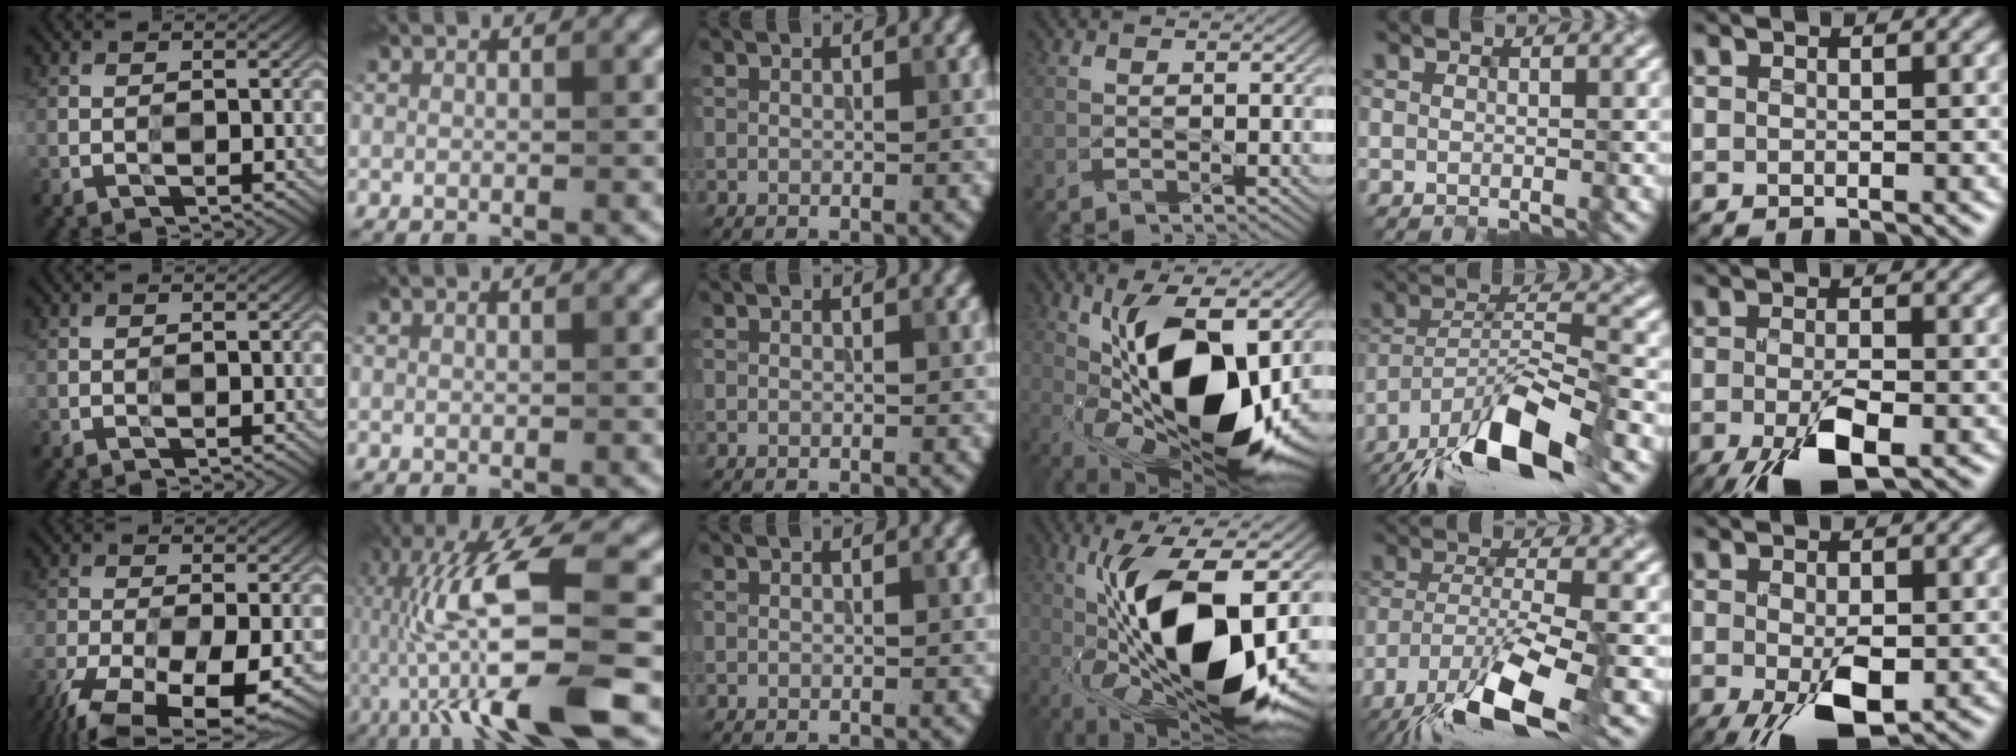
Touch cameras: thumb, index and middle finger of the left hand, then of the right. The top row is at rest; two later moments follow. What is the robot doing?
{"motion": "extract", "object": "ethernet cable"}